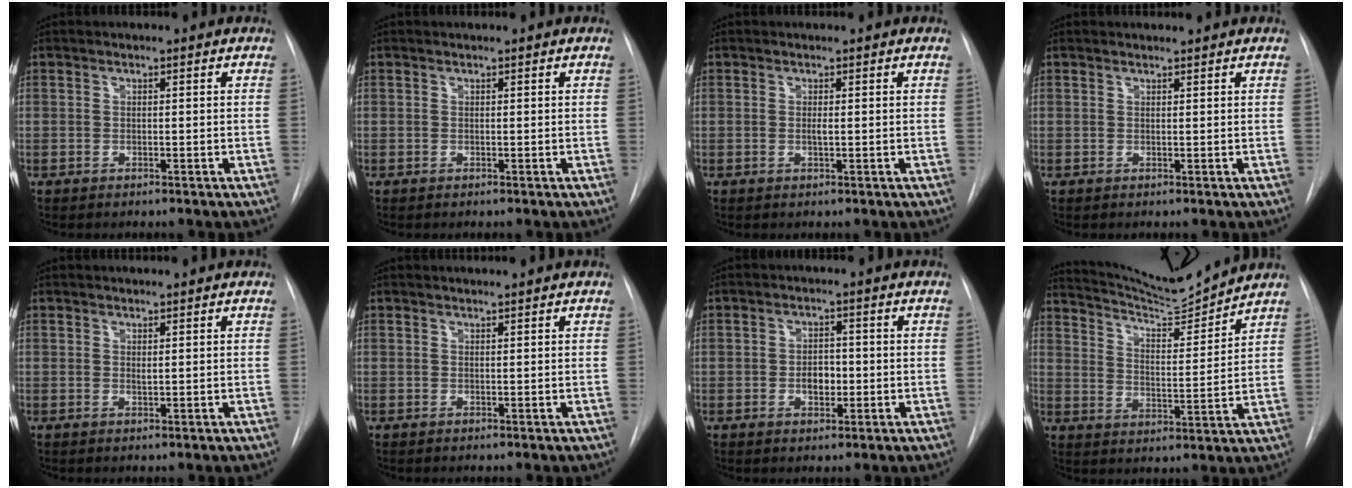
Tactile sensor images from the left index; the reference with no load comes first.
{"total": 0.0}
{"total": 0.9, "force": [-0.6, 0.0, 0.6], "torque": [-0.014, -0.002, -0.008]}
{"total": 0.0}
{"total": 0.6, "force": [-0.1, 0.1, 0.6], "torque": [-0.010, -0.005, 0.003]}
{"total": 0.0}
{"total": 3.2, "force": [-1.3, 1.9, 2.2], "torque": [-0.031, -0.002, -0.016]}
{"total": 11.1, "force": [10.8, -0.8, 2.4], "torque": [-0.046, -0.020, 0.181]}